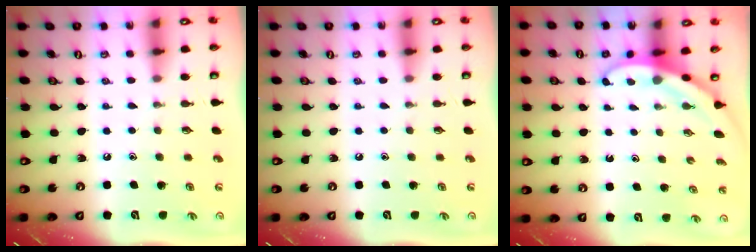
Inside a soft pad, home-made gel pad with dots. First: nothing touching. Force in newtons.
{"total": 0.0}
{"total": 3.4, "press": 3.4, "slide": 0.1}